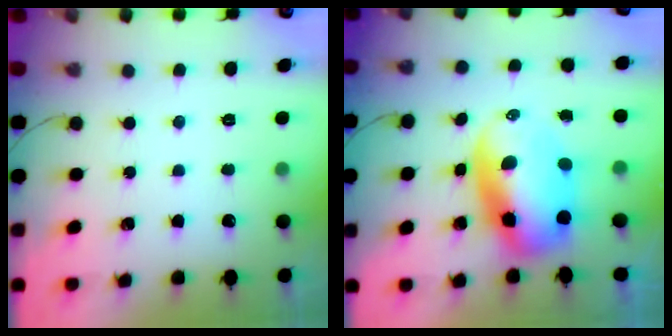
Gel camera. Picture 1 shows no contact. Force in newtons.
{"total": 9.8, "press": 9.5, "slide": 2.4}